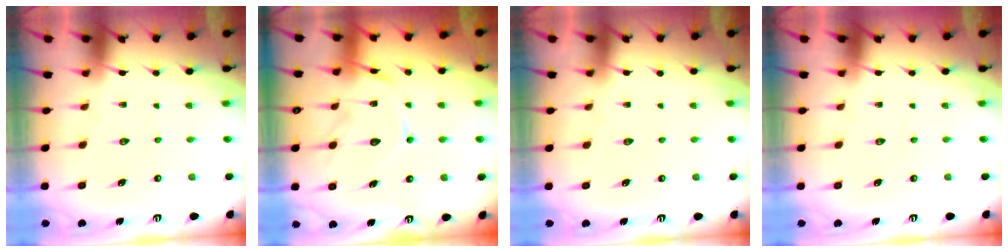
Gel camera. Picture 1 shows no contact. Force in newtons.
{"total": 14.5, "press": 14.4, "slide": 1.4}
{"total": 0.0}
{"total": 0.0}